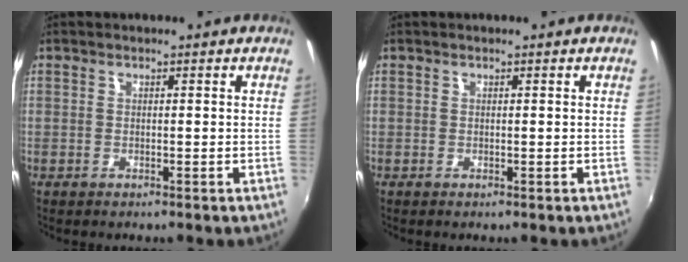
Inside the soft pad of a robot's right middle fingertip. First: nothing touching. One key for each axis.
{"total": 0.0}